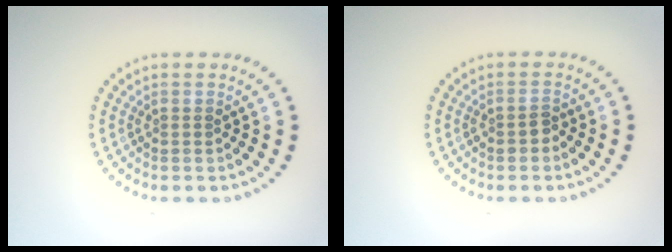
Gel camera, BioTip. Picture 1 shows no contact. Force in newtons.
{"total": 1.1, "press": 1.1, "slide": 0.4}